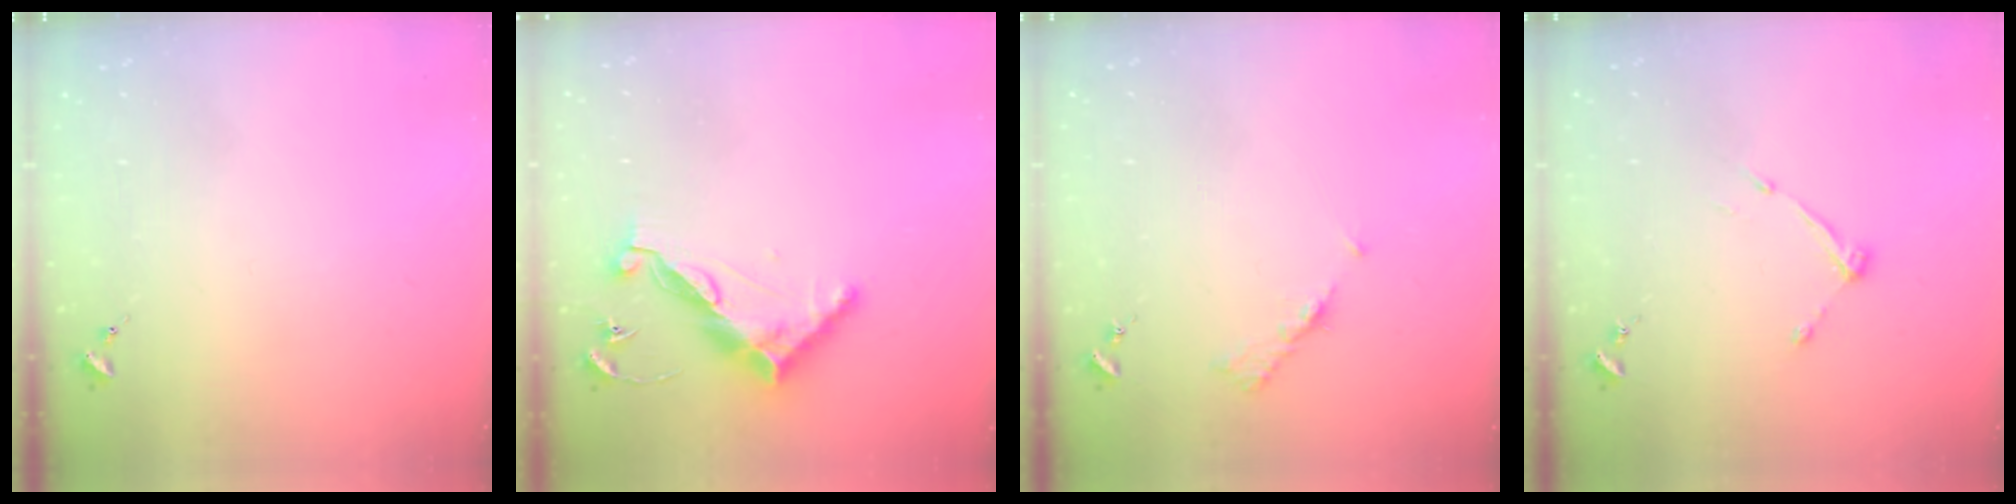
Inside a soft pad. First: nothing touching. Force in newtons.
{"total": 12.1, "press": 12.0, "slide": 0.4}
{"total": 5.3, "press": 5.2, "slide": 0.7}
{"total": 5.1, "press": 5.1, "slide": 0.6}